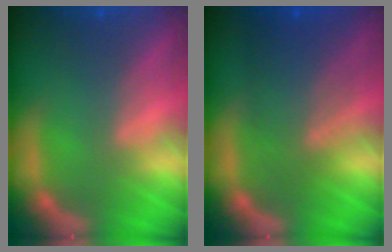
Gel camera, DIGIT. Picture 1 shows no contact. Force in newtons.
{"total": 6.6}